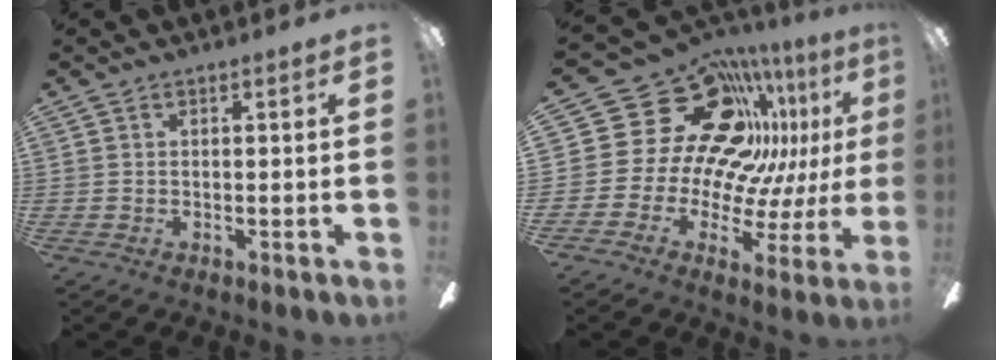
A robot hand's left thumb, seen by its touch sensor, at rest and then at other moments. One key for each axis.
{"total": 27.8, "fx": 12.3, "fy": 19.3, "fz": 15.9, "tx": -0.263, "ty": -0.103, "tz": 0.271}